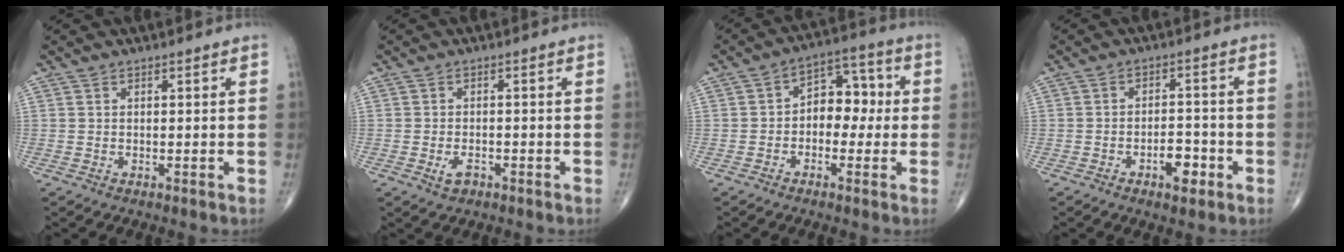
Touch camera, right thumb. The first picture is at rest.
{"total": 2.4, "force": [-1.2, 1.4, 1.5], "torque": [-0.028, 0.004, -0.017]}
{"total": 8.6, "force": [-0.2, 6.0, 6.2], "torque": [-0.049, 0.035, -0.016]}
{"total": 5.2, "force": [-2.4, 2.5, 3.8], "torque": [-0.044, 0.017, -0.037]}